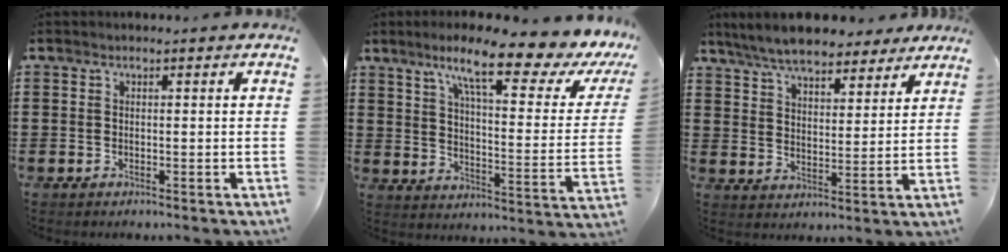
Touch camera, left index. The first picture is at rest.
{"total": 12.1, "force": [8.1, 0.6, 8.9], "torque": [-0.164, -0.044, 0.122]}
{"total": 7.9, "force": [7.2, 1.6, 2.6], "torque": [-0.080, -0.018, 0.134]}